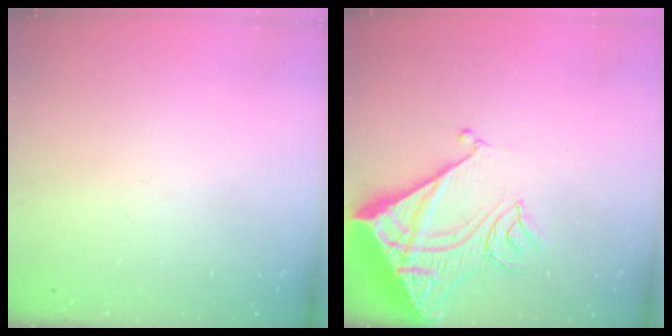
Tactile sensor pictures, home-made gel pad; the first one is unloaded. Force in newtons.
{"total": 14.7, "press": 14.6, "slide": 1.6}